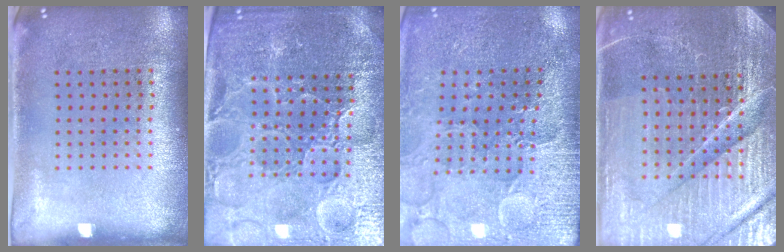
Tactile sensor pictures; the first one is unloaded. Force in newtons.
{"total": 5.1, "press": 4.8, "slide": 1.8}
{"total": 3.3, "press": 3.3, "slide": 0.4}
{"total": 5.6, "press": 5.2, "slide": 2.2}